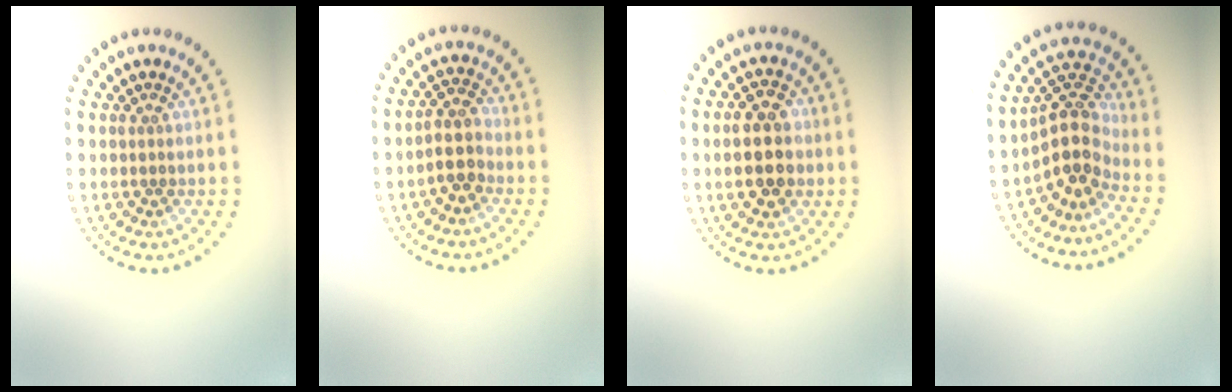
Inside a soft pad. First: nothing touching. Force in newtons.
{"total": 2.7, "press": 2.3, "slide": 1.4}
{"total": 5.0, "press": 5.0, "slide": 0.3}
{"total": 4.2, "press": 3.6, "slide": 2.2}